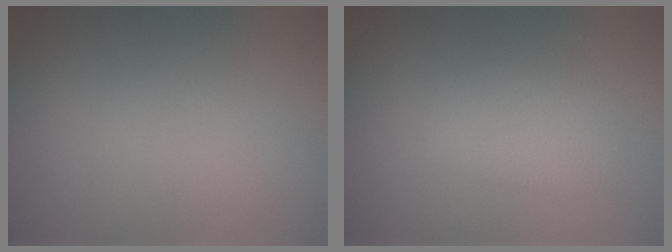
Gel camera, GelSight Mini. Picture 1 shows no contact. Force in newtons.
{"total": 2.3, "press": 2.3, "slide": 0.1}